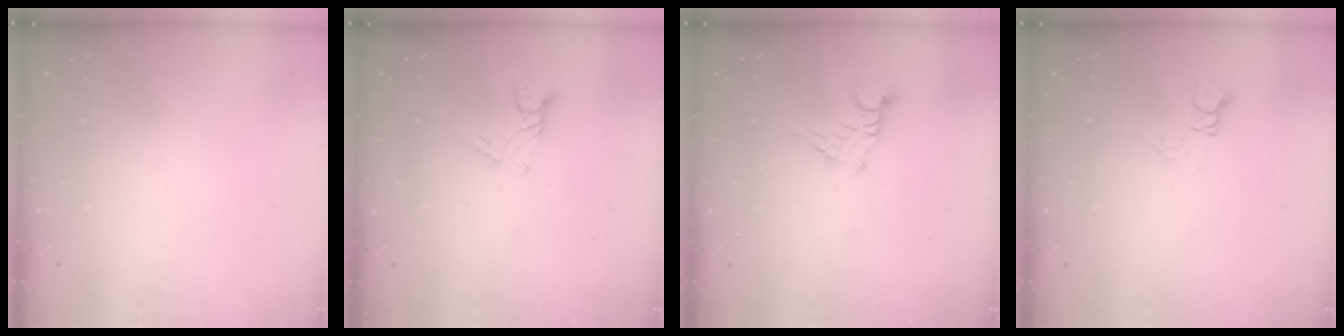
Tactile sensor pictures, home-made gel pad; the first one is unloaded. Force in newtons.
{"total": 4.8, "press": 4.8, "slide": 0.2}
{"total": 5.7, "press": 5.7, "slide": 0.5}
{"total": 6.1, "press": 6.1, "slide": 0.6}